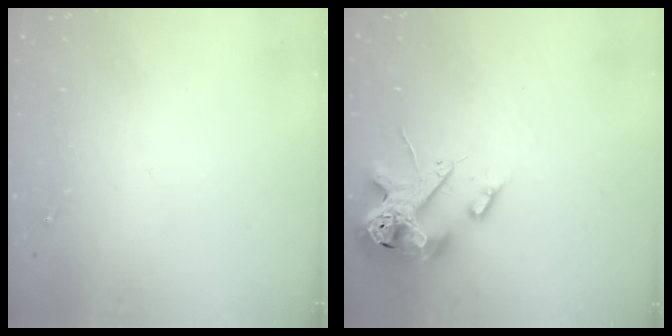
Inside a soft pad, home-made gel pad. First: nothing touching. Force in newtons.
{"total": 14.2, "press": 14.0, "slide": 2.3}